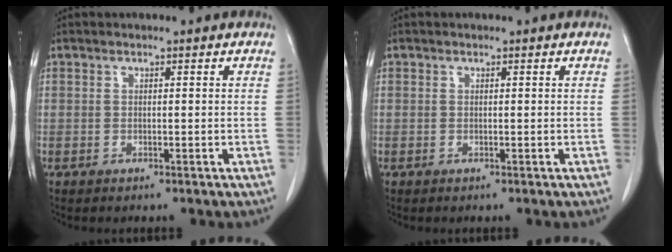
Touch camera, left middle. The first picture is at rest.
{"total": 0.0}